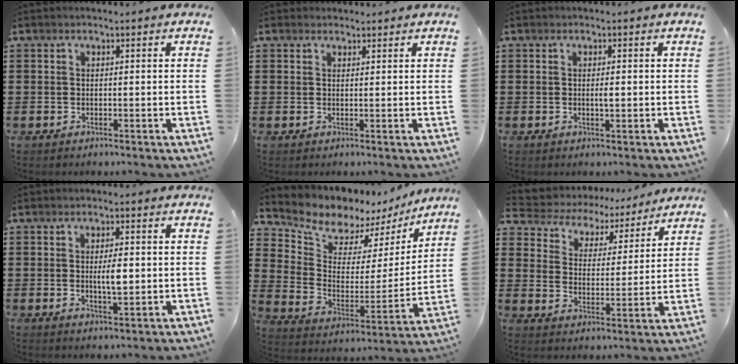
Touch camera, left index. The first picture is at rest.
{"total": 1.2, "force": [1.1, 0.5, 0.0], "torque": [-0.003, 0.003, 0.022]}
{"total": 1.3, "force": [0.0, 0.3, 1.3], "torque": [-0.025, 0.000, 0.000]}
{"total": 3.9, "force": [0.2, 1.2, 3.7], "torque": [-0.060, -0.002, -0.001]}
{"total": 6.8, "force": [6.3, 2.5, 0.1], "torque": [-0.041, -0.057, 0.109]}
{"total": 4.4, "force": [4.0, 1.7, 0.3], "torque": [-0.035, -0.028, 0.063]}